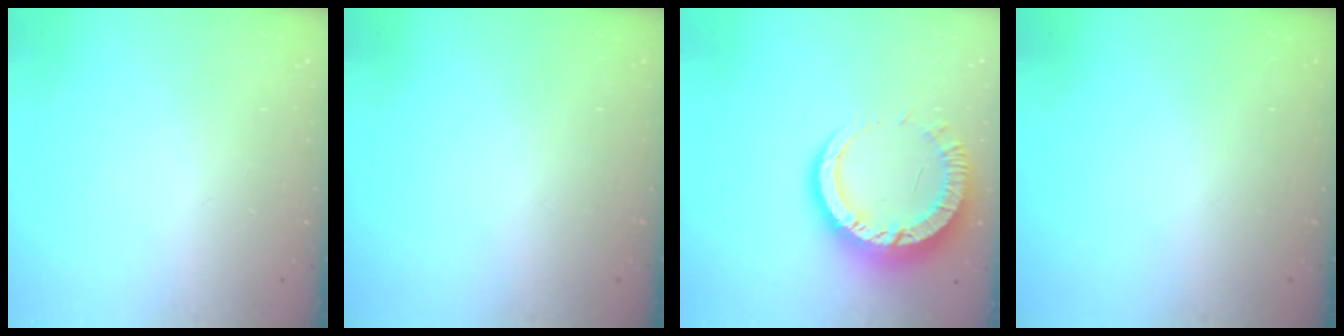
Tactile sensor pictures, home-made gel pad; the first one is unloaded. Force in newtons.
{"total": 0.0}
{"total": 15.0, "press": 15.0, "slide": 1.4}
{"total": 0.0}